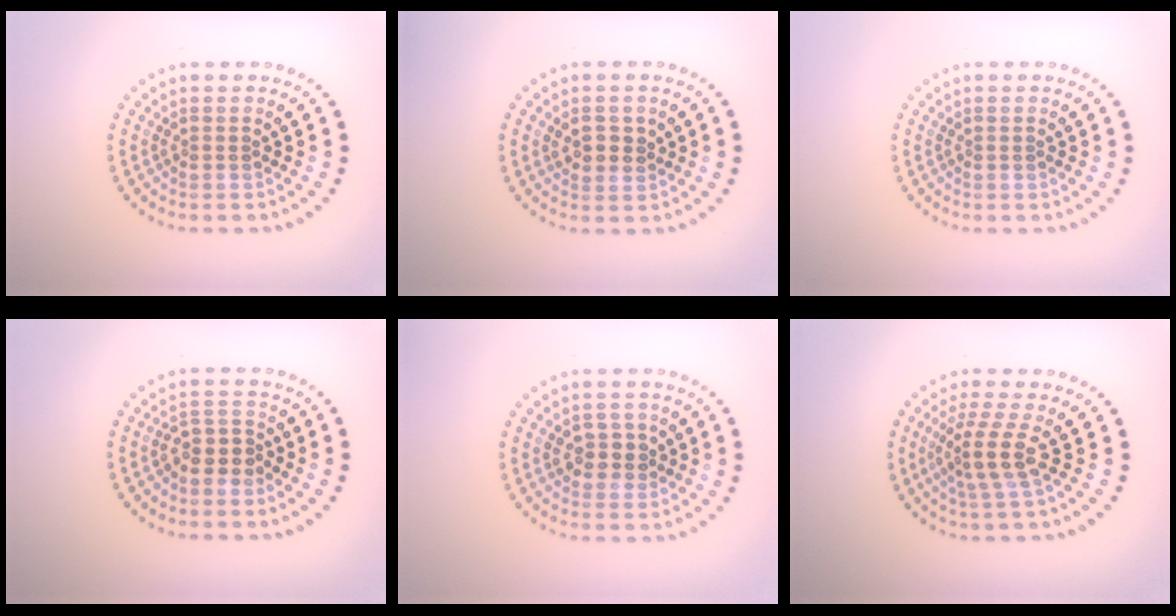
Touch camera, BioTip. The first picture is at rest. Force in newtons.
{"total": 1.7, "press": 1.6, "slide": 0.4}
{"total": 0.0}
{"total": 2.4, "press": 2.2, "slide": 1.2}
{"total": 2.5, "press": 2.5, "slide": 0.4}
{"total": 3.5, "press": 2.7, "slide": 2.3}